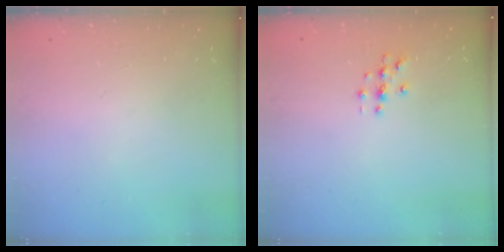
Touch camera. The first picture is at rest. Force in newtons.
{"total": 2.9, "press": 2.9, "slide": 0.3}